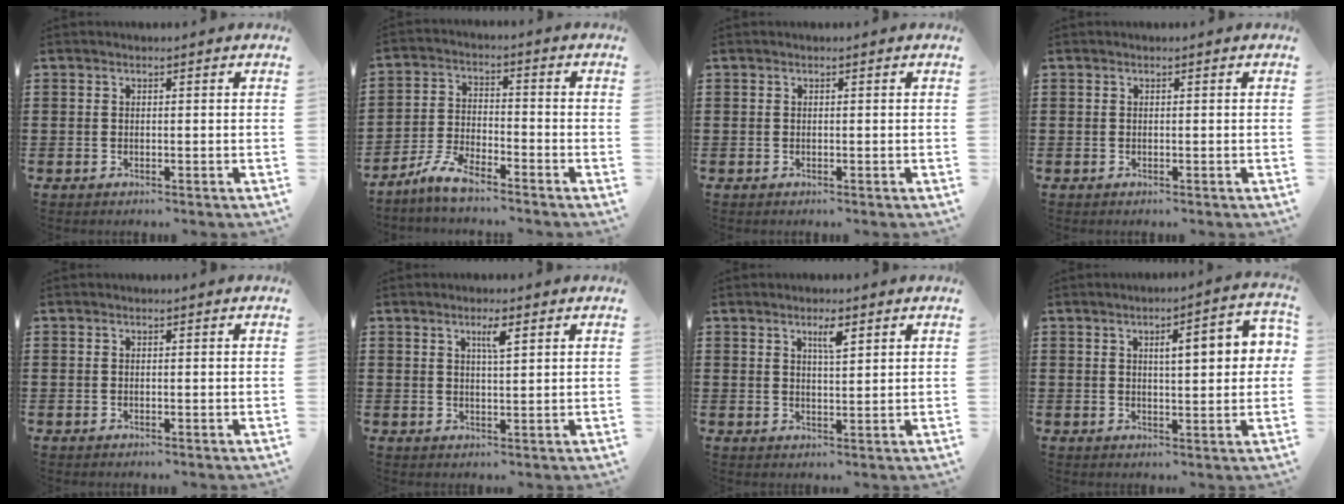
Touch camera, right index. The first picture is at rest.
{"total": 5.5, "force": [-4.7, 1.1, 2.6], "torque": [-0.071, 0.000, -0.096]}
{"total": 0.0}
{"total": 0.0}
{"total": 0.0}
{"total": 2.9, "force": [1.5, 0.5, 2.4], "torque": [-0.042, 0.001, 0.022]}
{"total": 3.1, "force": [1.8, 0.7, 2.4], "torque": [-0.044, 0.002, 0.028]}
{"total": 6.4, "force": [1.5, 1.6, 6.0], "torque": [-0.090, -0.002, 0.015]}